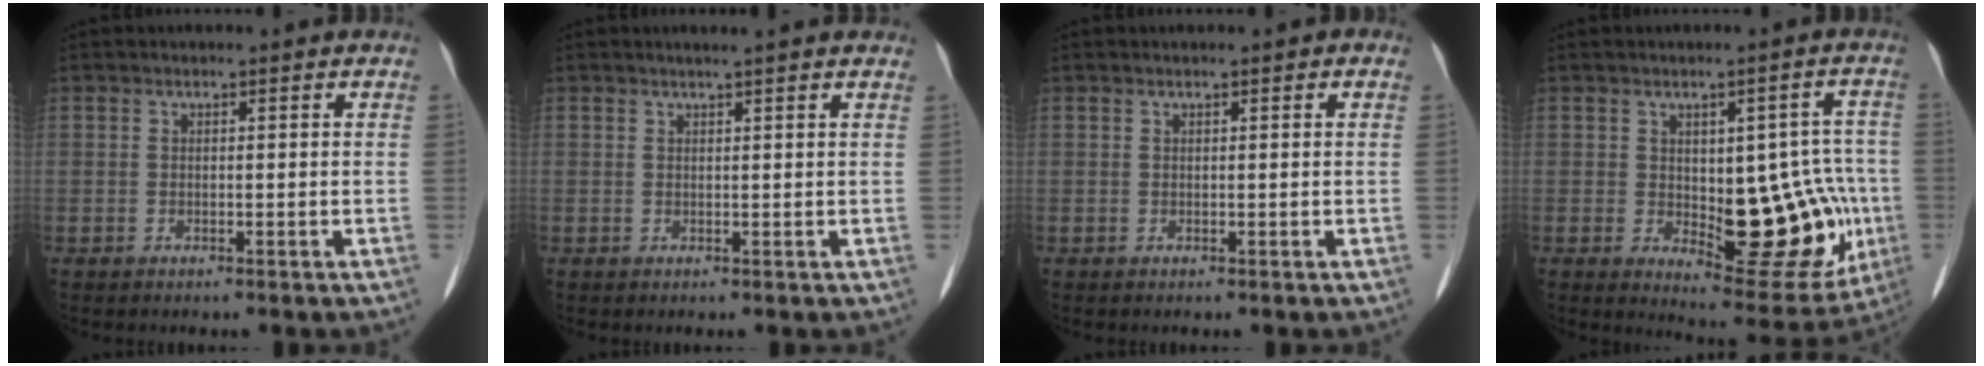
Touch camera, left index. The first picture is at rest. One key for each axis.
{"total": 4.8, "fx": 4.2, "fy": 0.5, "fz": 2.4, "tx": -0.031, "ty": 0.021, "tz": 0.047}
{"total": 0.8, "fx": 0.4, "fy": 0.2, "fz": 0.6, "tx": -0.013, "ty": 0.005, "tz": 0.004}
{"total": 14.9, "fx": -2.4, "fy": 6.1, "fz": 13.4, "tx": -0.154, "ty": 0.008, "tz": -0.011}